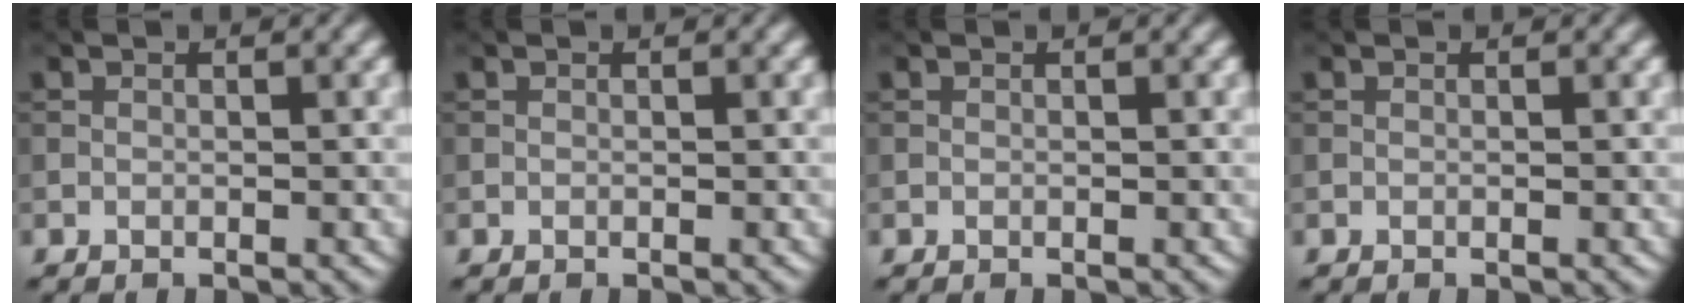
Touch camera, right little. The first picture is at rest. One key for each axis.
{"total": 0.0}
{"total": 0.0}
{"total": 0.0}